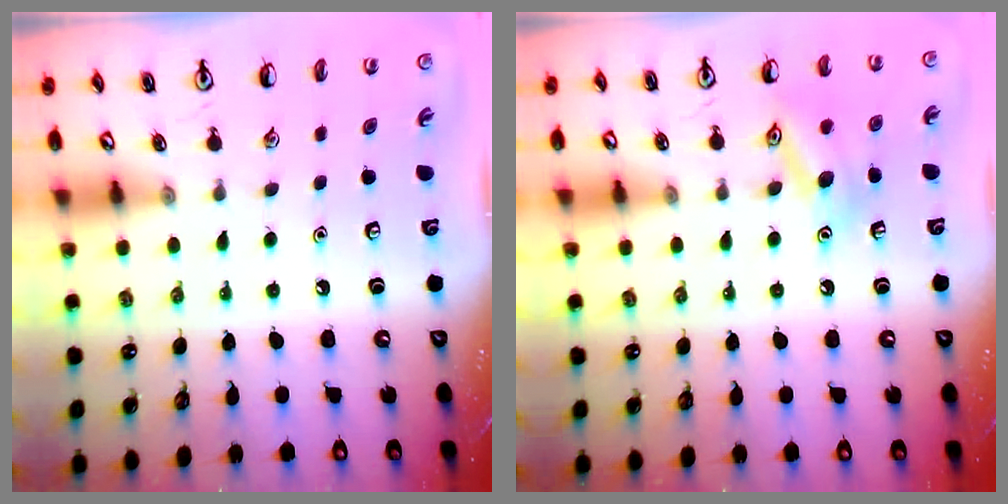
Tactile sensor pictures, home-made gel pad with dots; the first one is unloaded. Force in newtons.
{"total": 12.6, "press": 12.6, "slide": 0.9}